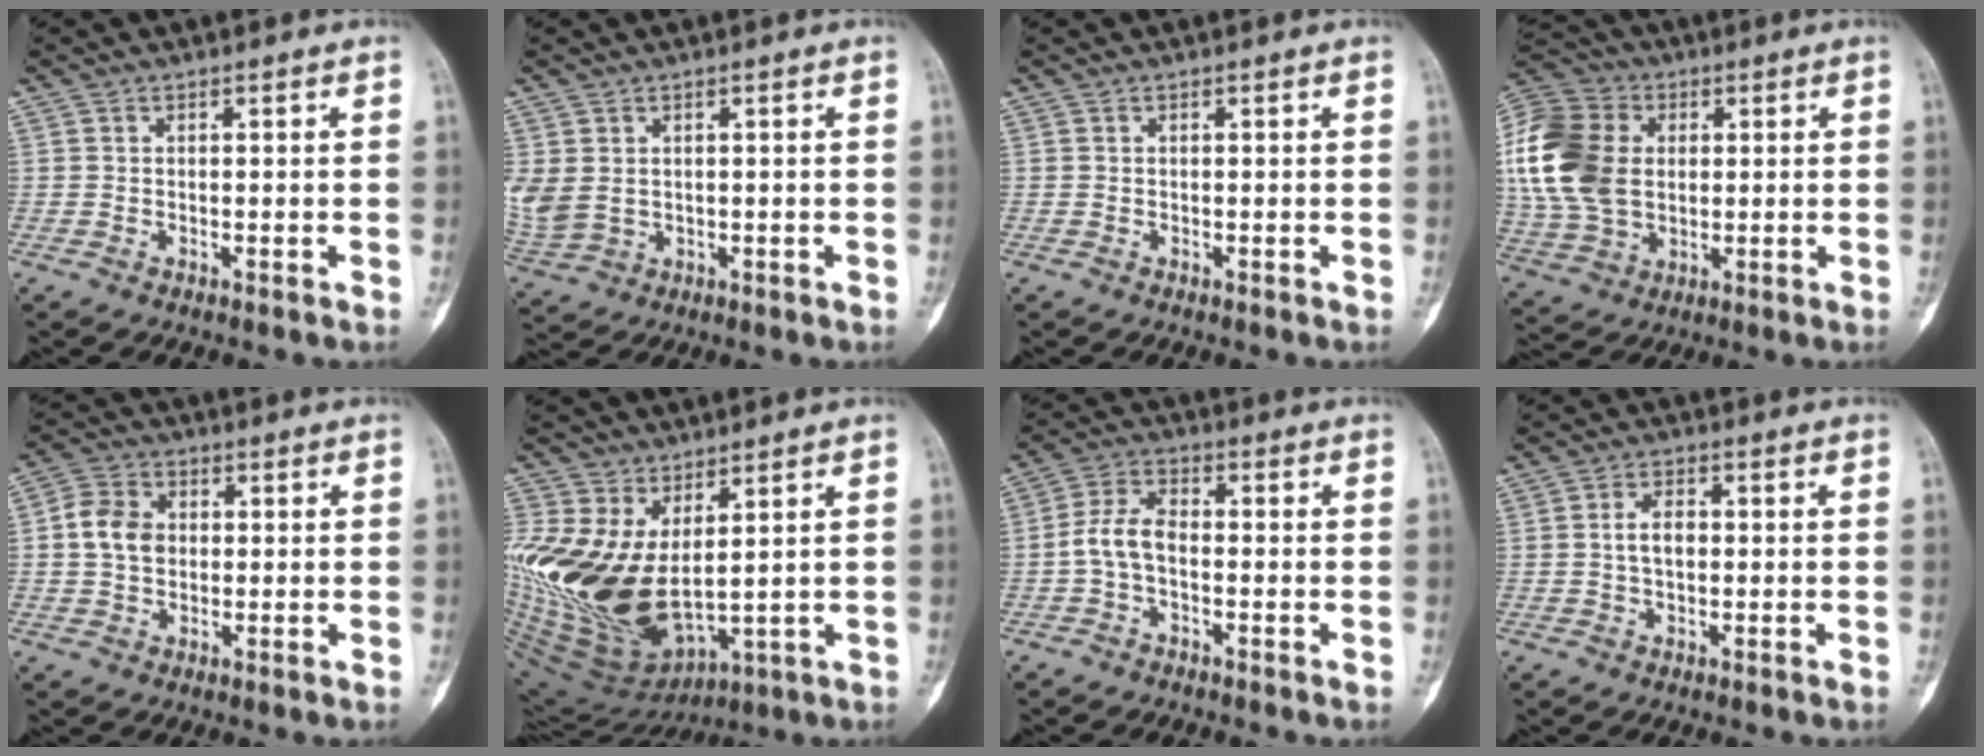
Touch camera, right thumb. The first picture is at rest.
{"total": 6.6, "force": [0.8, 5.0, 4.3], "torque": [-0.103, -0.002, 0.032]}
{"total": 0.0}
{"total": 18.7, "force": [2.3, 13.7, 12.5], "torque": [-0.253, 0.005, 0.044]}
{"total": 7.2, "force": [0.5, 5.6, 4.5], "torque": [-0.074, 0.012, 0.003]}
{"total": 18.7, "force": [3.1, 10.5, 15.1], "torque": [-0.312, -0.039, 0.090]}
{"total": 5.9, "force": [-1.2, 3.3, 4.8], "torque": [-0.096, 0.022, -0.033]}
{"total": 3.7, "force": [0.1, 2.2, 3.0], "torque": [-0.053, 0.009, -0.001]}